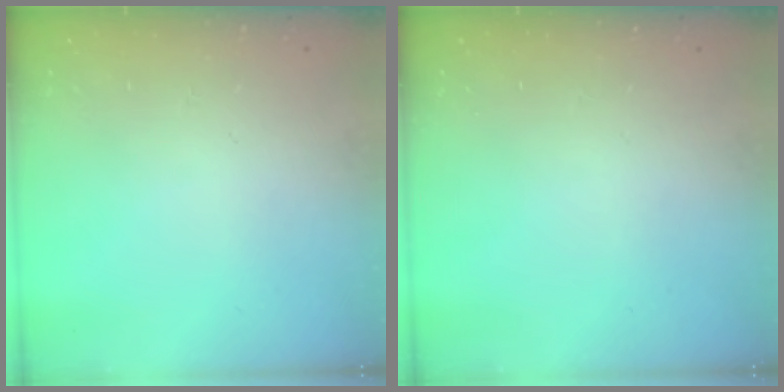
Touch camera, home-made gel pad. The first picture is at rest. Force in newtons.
{"total": 0.0}